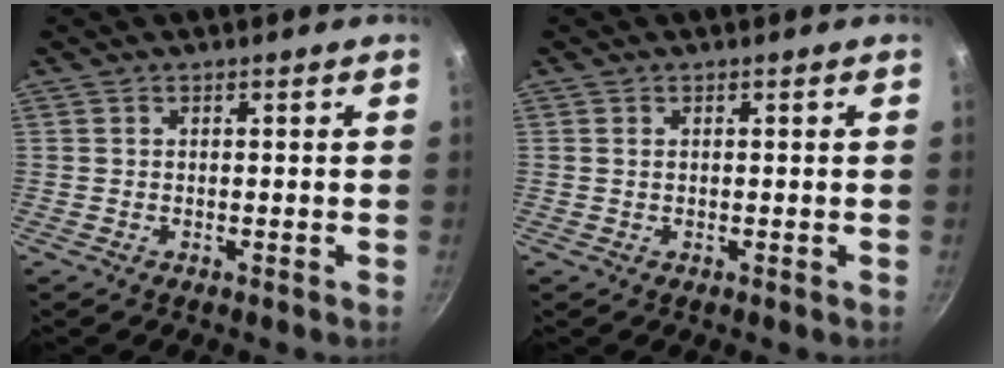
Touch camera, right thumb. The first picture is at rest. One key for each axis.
{"total": 0.6, "fx": 0.2, "fy": 0.4, "fz": 0.5, "tx": -0.009, "ty": 0.001, "tz": 0.004}